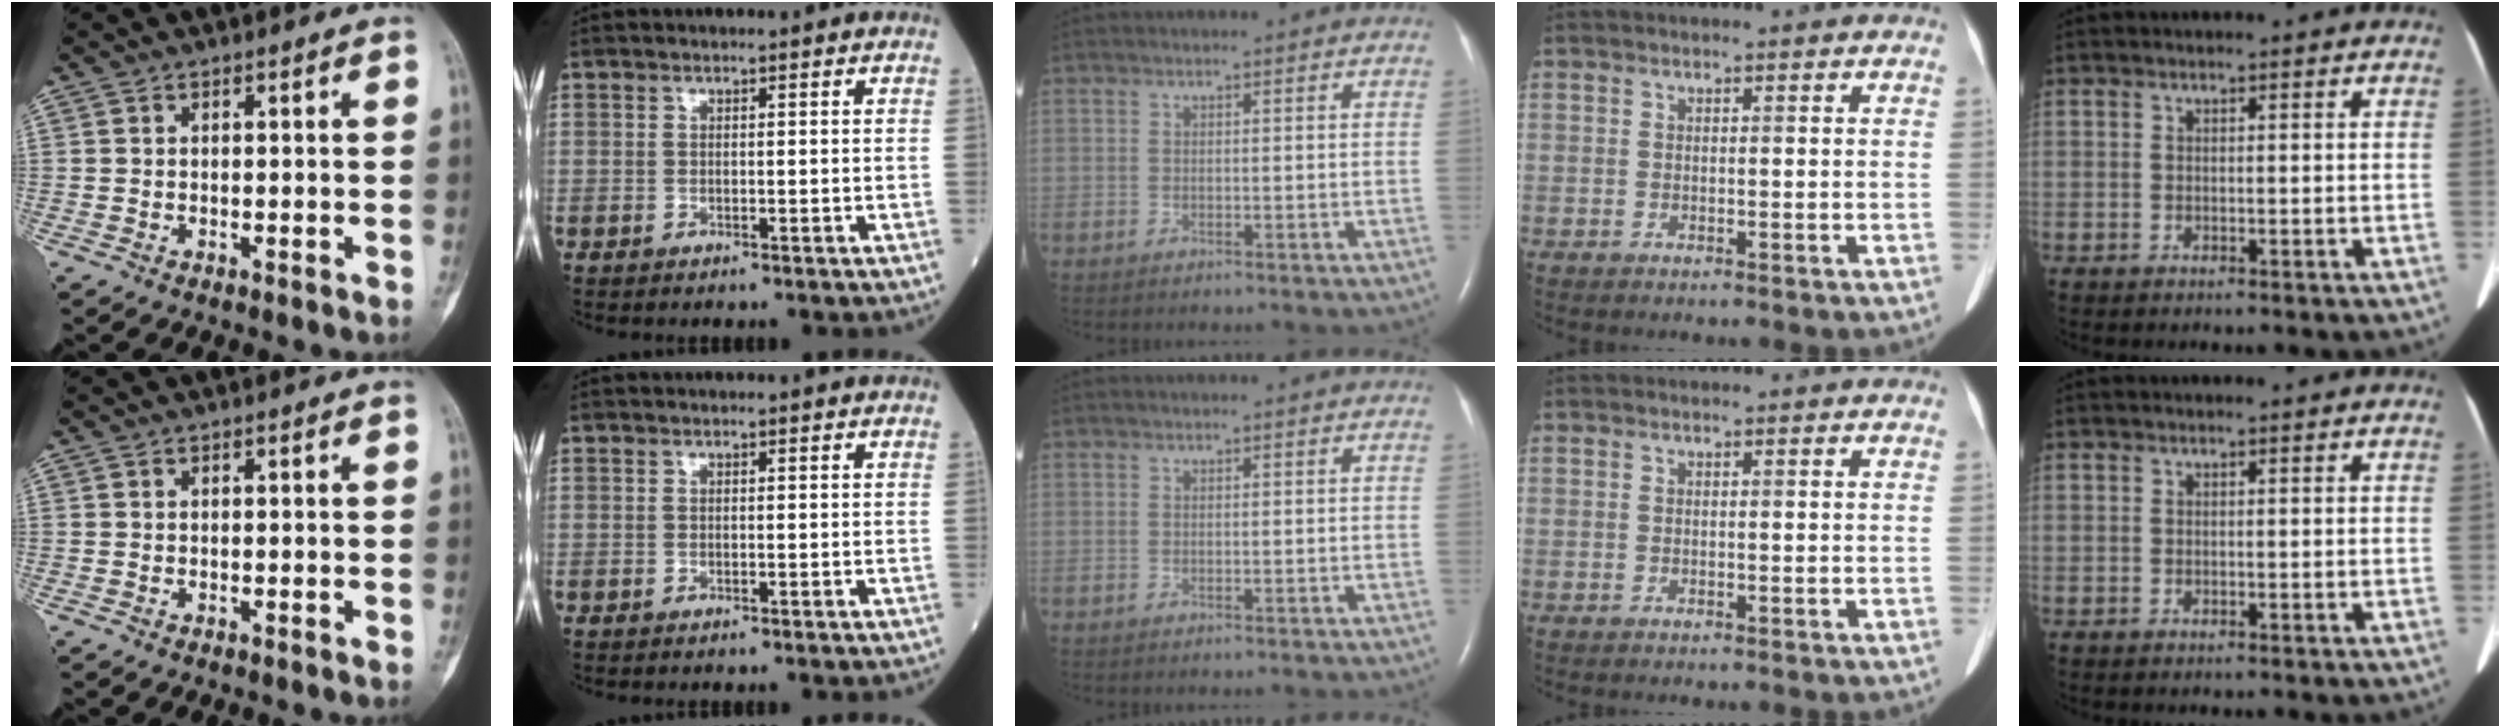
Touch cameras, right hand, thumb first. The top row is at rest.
{}